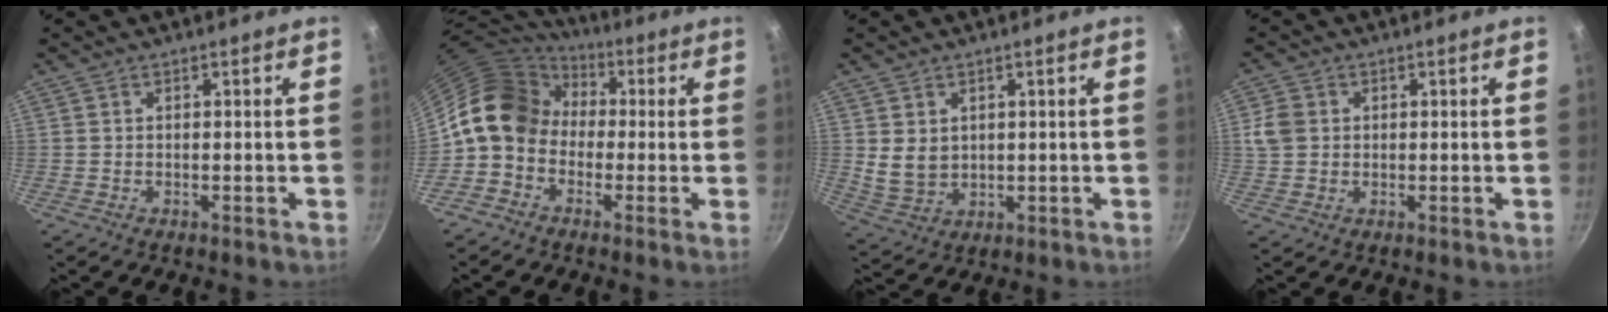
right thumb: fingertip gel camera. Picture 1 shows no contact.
{"total": 13.4, "force": [0.2, 10.9, 7.8], "torque": [-0.104, 0.039, -0.021]}
{"total": 5.6, "force": [1.3, 4.5, 3.0], "torque": [-0.043, -0.011, 0.041]}
{"total": 4.5, "force": [0.7, 3.8, 2.2], "torque": [-0.031, 0.002, 0.012]}